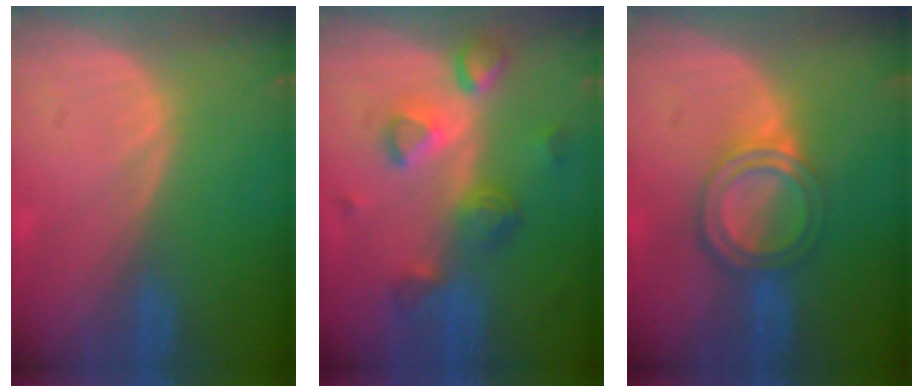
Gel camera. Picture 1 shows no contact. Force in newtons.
{"total": 7.7, "press": 6.9, "slide": 3.4}
{"total": 6.2, "press": 5.3, "slide": 3.1}